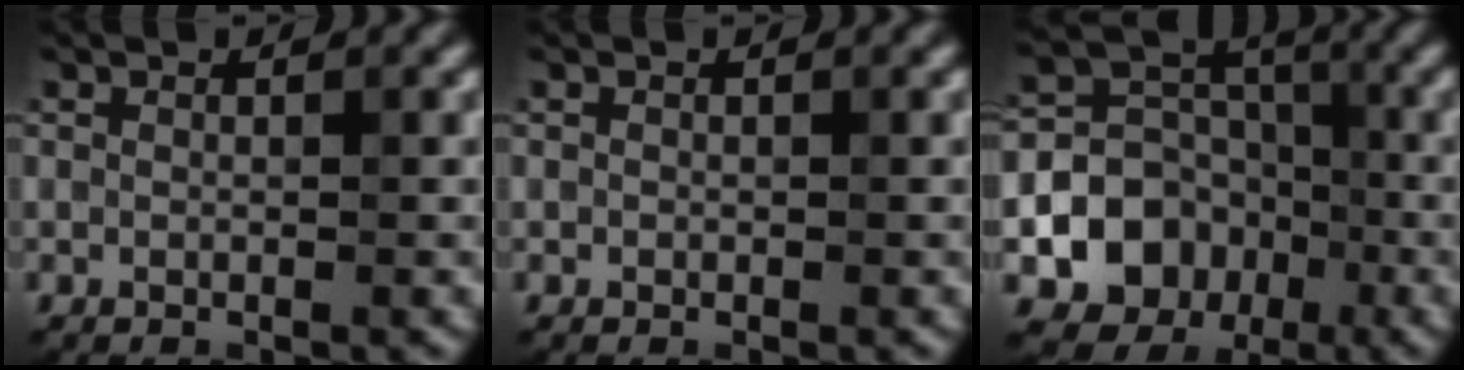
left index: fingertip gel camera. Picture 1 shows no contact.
{"total": 0.0}
{"total": 8.4, "force": [-2.9, 7.2, 3.2], "torque": [-0.030, -0.005, -0.073]}